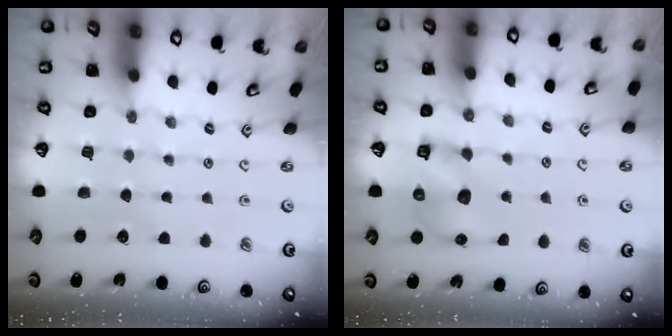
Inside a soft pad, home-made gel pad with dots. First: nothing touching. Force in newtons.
{"total": 6.4, "press": 6.3, "slide": 0.9}